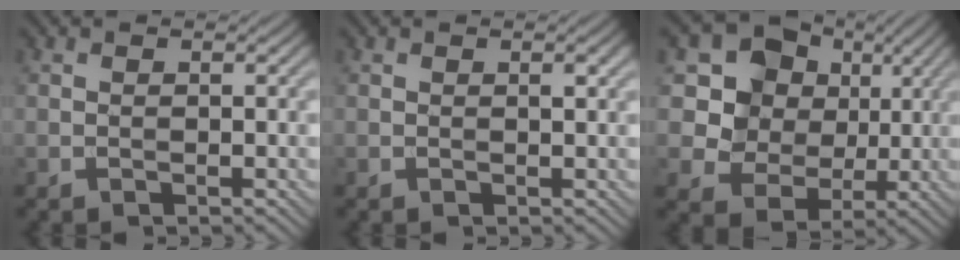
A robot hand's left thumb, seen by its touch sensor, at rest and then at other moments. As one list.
[{"total": 0.8, "force": [0.3, 0.1, 0.7], "torque": [-0.011, -0.001, 0.005]}, {"total": 11.2, "force": [3.4, 9.6, 4.8], "torque": [-0.110, 0.012, 0.052]}]